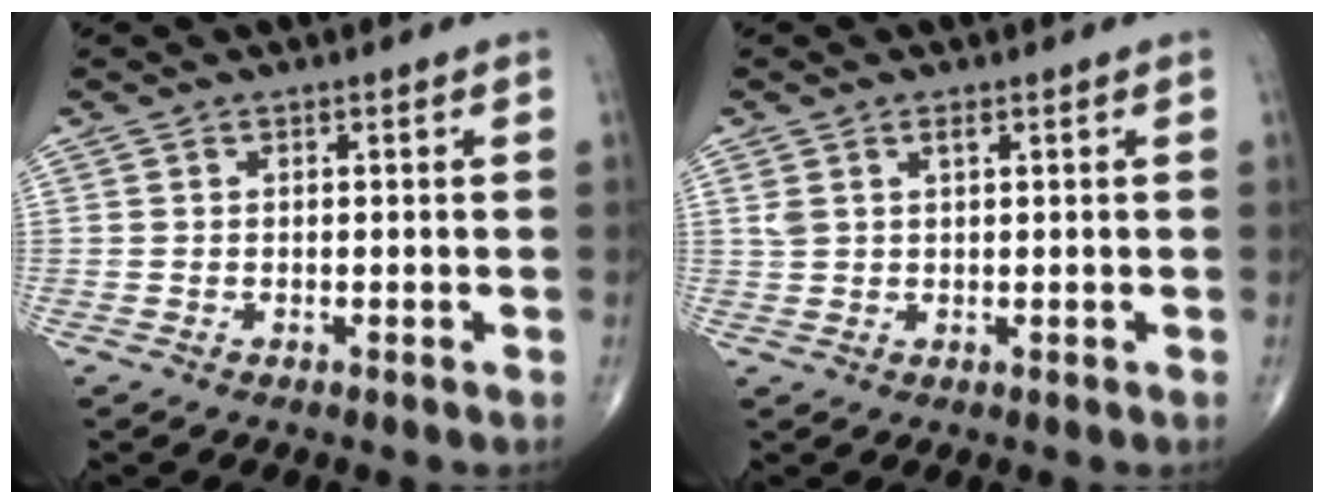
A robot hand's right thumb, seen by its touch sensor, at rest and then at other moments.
{"total": 2.5, "force": [1.2, 1.1, 1.8], "torque": [-0.043, 0.005, 0.032]}